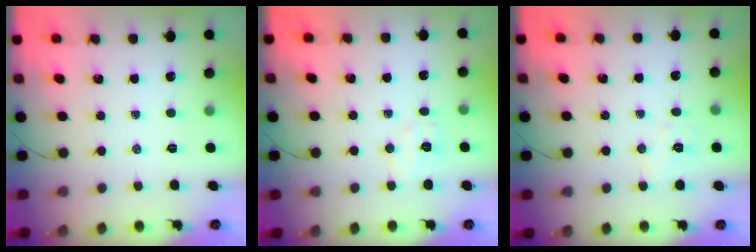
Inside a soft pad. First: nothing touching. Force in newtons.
{"total": 5.2, "press": 5.1, "slide": 1.2}
{"total": 5.4, "press": 5.3, "slide": 0.8}